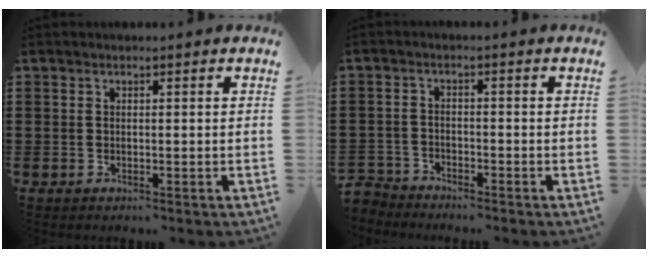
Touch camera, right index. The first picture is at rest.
{"total": 2.8, "force": [-2.7, 0.6, -0.3], "torque": [-0.010, -0.003, -0.063]}